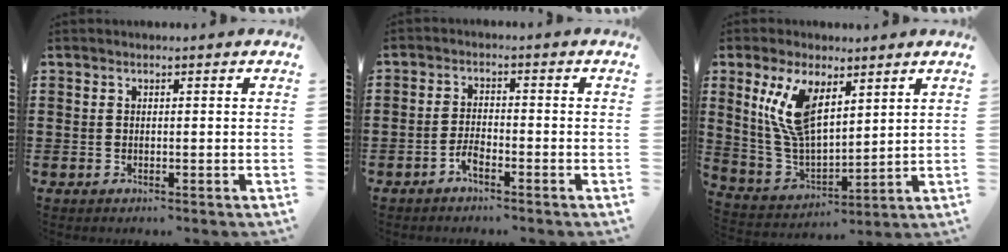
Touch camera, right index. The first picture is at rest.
{"total": 2.6, "force": [-1.9, 0.6, 1.5], "torque": [-0.037, 0.003, -0.040]}
{"total": 10.7, "force": [4.6, 4.9, 8.3], "torque": [-0.183, -0.003, 0.085]}